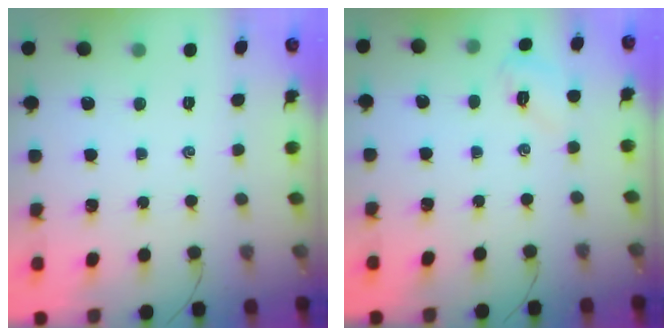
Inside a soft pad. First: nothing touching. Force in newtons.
{"total": 3.9, "press": 3.7, "slide": 1.1}